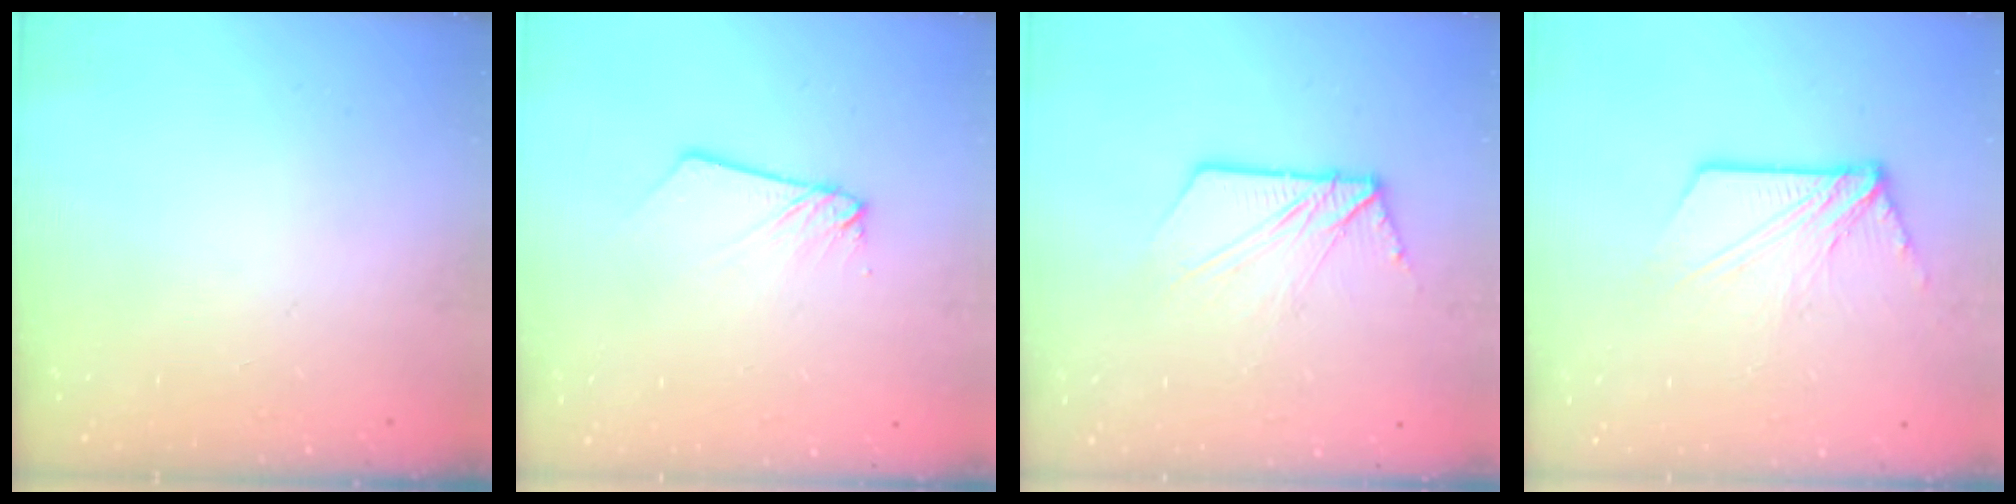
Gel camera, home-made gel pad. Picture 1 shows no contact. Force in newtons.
{"total": 2.5, "press": 2.5, "slide": 0.3}
{"total": 11.5, "press": 11.5, "slide": 1.3}
{"total": 10.5, "press": 10.4, "slide": 1.2}